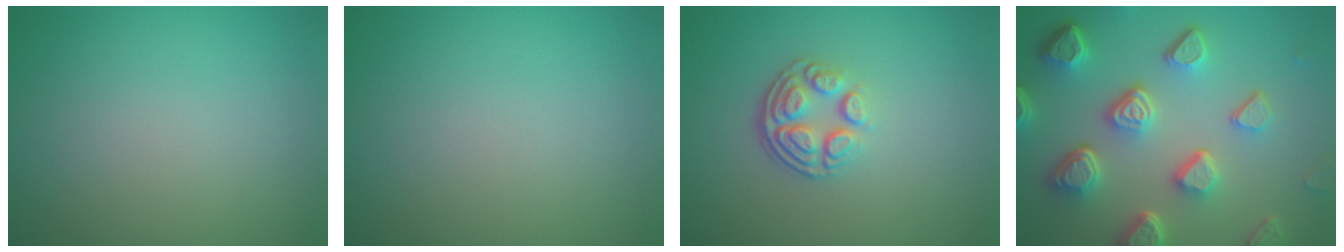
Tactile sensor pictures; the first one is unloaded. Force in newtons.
{"total": 0.0}
{"total": 3.8, "press": 2.7, "slide": 2.8}
{"total": 7.5, "press": 5.6, "slide": 5.0}